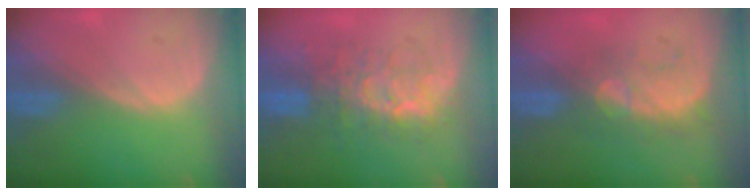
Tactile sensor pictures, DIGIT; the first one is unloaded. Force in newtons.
{"total": 8.9, "press": 8.3, "slide": 3.3}
{"total": 8.6, "press": 7.5, "slide": 4.2}